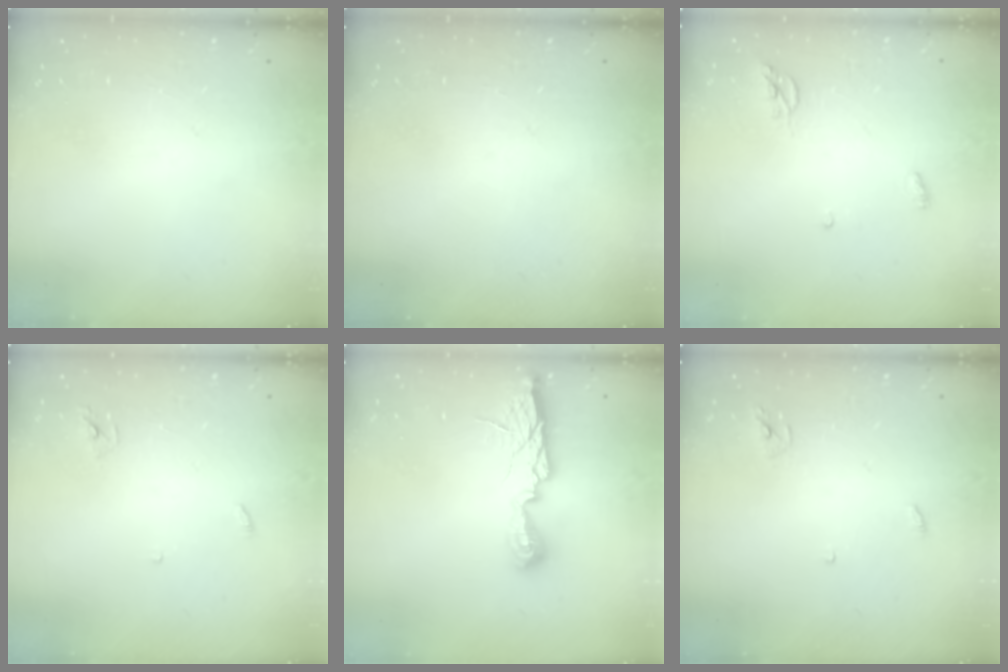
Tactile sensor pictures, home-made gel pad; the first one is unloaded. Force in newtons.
{"total": 0.0}
{"total": 4.9, "press": 4.9, "slide": 0.2}
{"total": 2.9, "press": 2.9, "slide": 0.2}
{"total": 9.7, "press": 9.7, "slide": 0.9}
{"total": 3.3, "press": 3.2, "slide": 0.3}